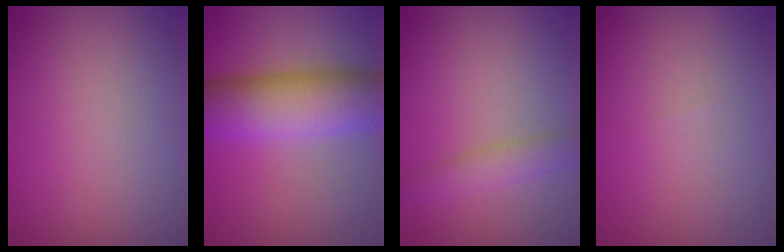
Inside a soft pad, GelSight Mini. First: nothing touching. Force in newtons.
{"total": 9.6, "press": 9.6, "slide": 0.3}
{"total": 2.8, "press": 2.8, "slide": 0.1}
{"total": 0.0}